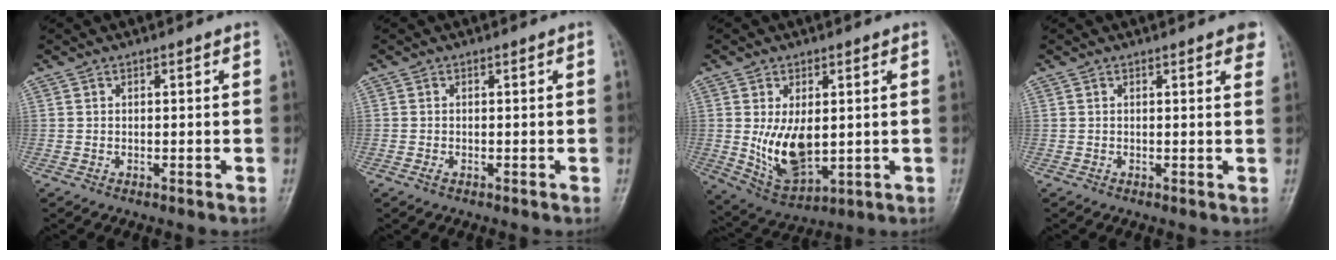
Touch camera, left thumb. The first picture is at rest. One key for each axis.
{"total": 0.7, "fx": -0.4, "fy": 0.2, "fz": 0.6, "tx": -0.015, "ty": 0.002, "tz": -0.004}
{"total": 10.4, "fx": 0.3, "fy": 5.8, "fz": 8.6, "tx": -0.136, "ty": -0.021, "tz": 0.025}
{"total": 2.5, "fx": 1.7, "fy": 0.6, "fz": 1.7, "tx": -0.011, "ty": -0.001, "tz": 0.012}